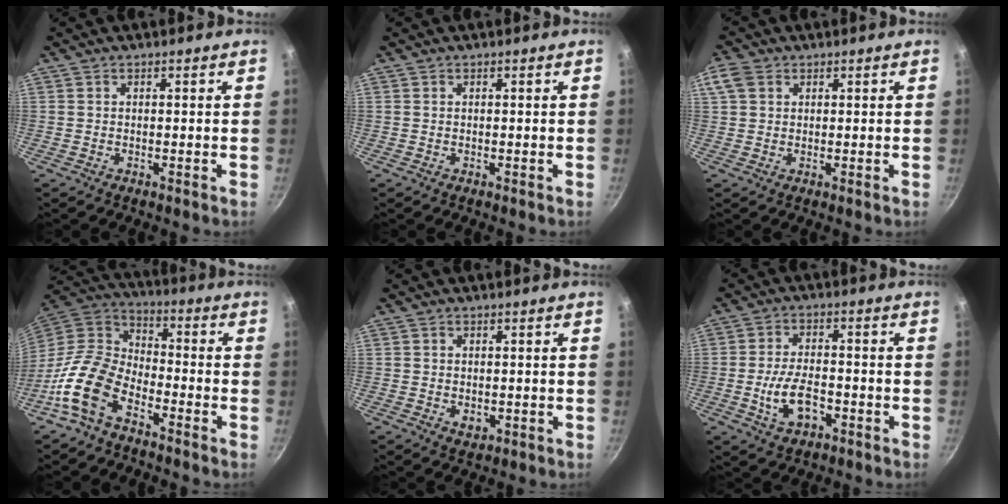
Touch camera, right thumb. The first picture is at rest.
{"total": 0.0}
{"total": 4.2, "force": [1.6, 3.1, 2.3], "torque": [-0.044, 0.004, 0.030]}
{"total": 13.8, "force": [-7.7, 7.8, 8.4], "torque": [-0.154, 0.068, -0.172]}
{"total": 2.4, "force": [-0.3, 1.9, 1.4], "torque": [-0.024, -0.003, -0.002]}
{"total": 8.4, "force": [-2.9, 4.6, 6.5], "torque": [-0.109, 0.020, -0.051]}